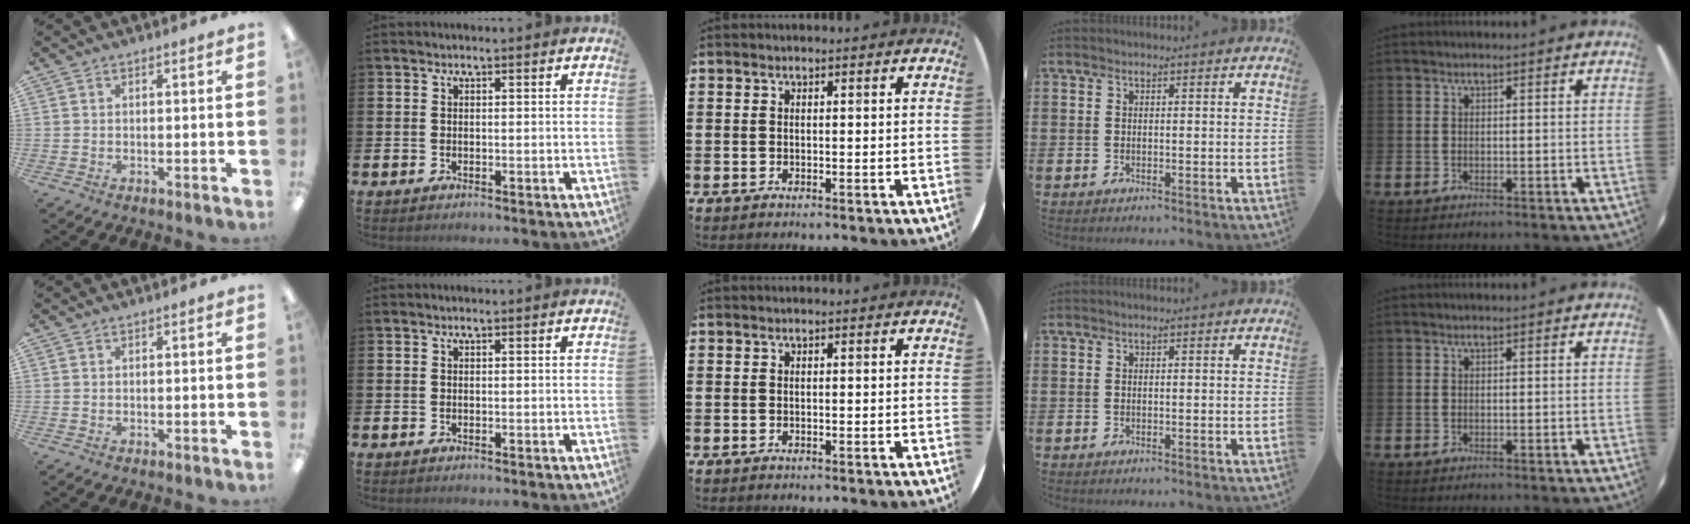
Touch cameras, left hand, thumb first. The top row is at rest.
{}